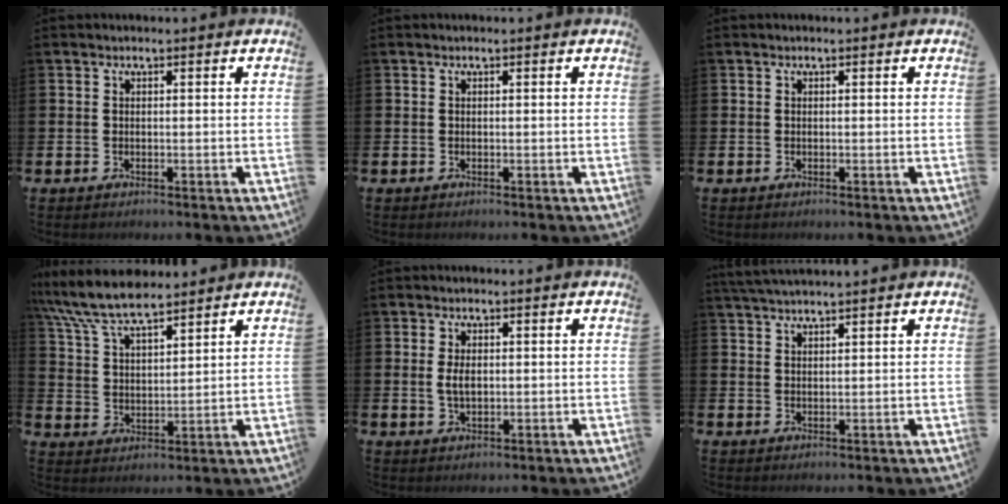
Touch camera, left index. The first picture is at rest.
{"total": 0.0}
{"total": 0.0}
{"total": 8.2, "force": [7.5, 1.6, 2.9], "torque": [-0.086, -0.030, 0.136]}
{"total": 2.7, "force": [0.3, 1.5, 2.3], "torque": [-0.036, 0.002, 0.002]}
{"total": 2.8, "force": [2.7, 0.0, 0.7], "torque": [-0.017, -0.008, 0.050]}